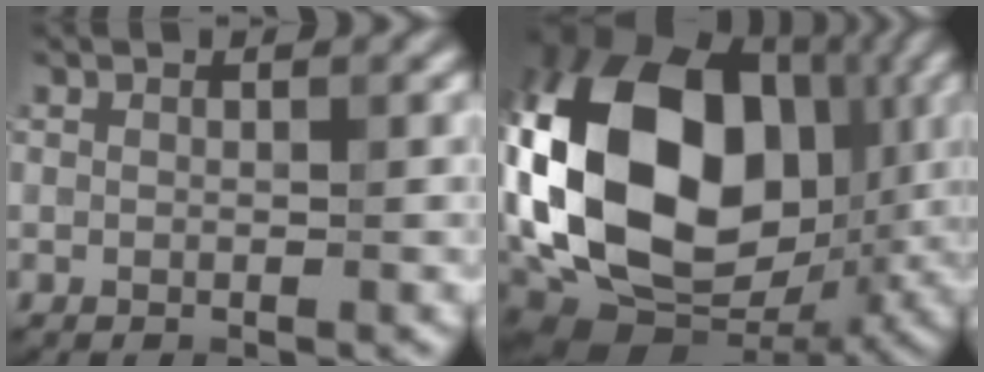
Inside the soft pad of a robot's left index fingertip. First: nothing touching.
{"total": 19.9, "force": [1.6, 13.7, 14.4], "torque": [-0.306, 0.007, 0.020]}